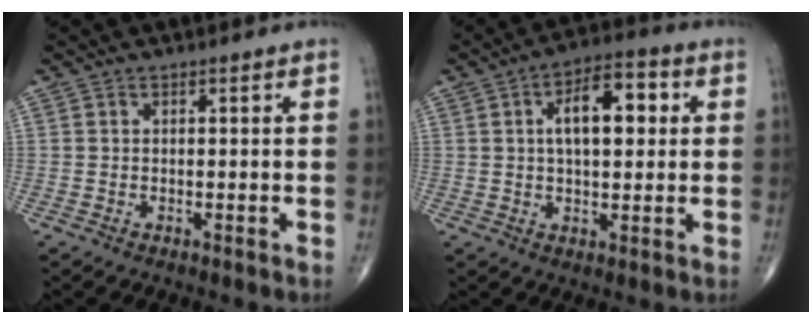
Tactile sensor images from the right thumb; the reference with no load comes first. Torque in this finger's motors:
{"motor_torque": [0.45, 2.49, 1.28, 0.30, 0.07]}